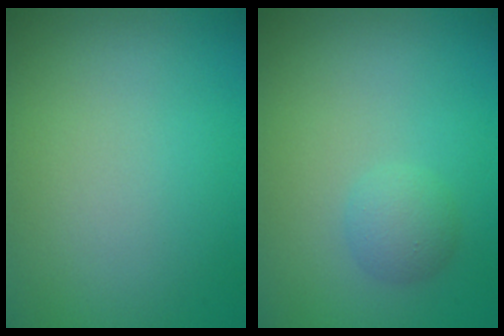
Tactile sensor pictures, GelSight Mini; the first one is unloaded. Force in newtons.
{"total": 1.7, "press": 1.7, "slide": 0.2}